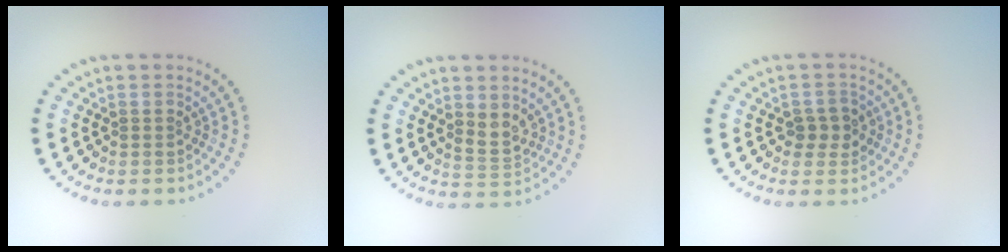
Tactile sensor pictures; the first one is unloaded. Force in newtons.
{"total": 2.1, "press": 1.7, "slide": 1.2}
{"total": 1.8, "press": 1.8, "slide": 0.3}